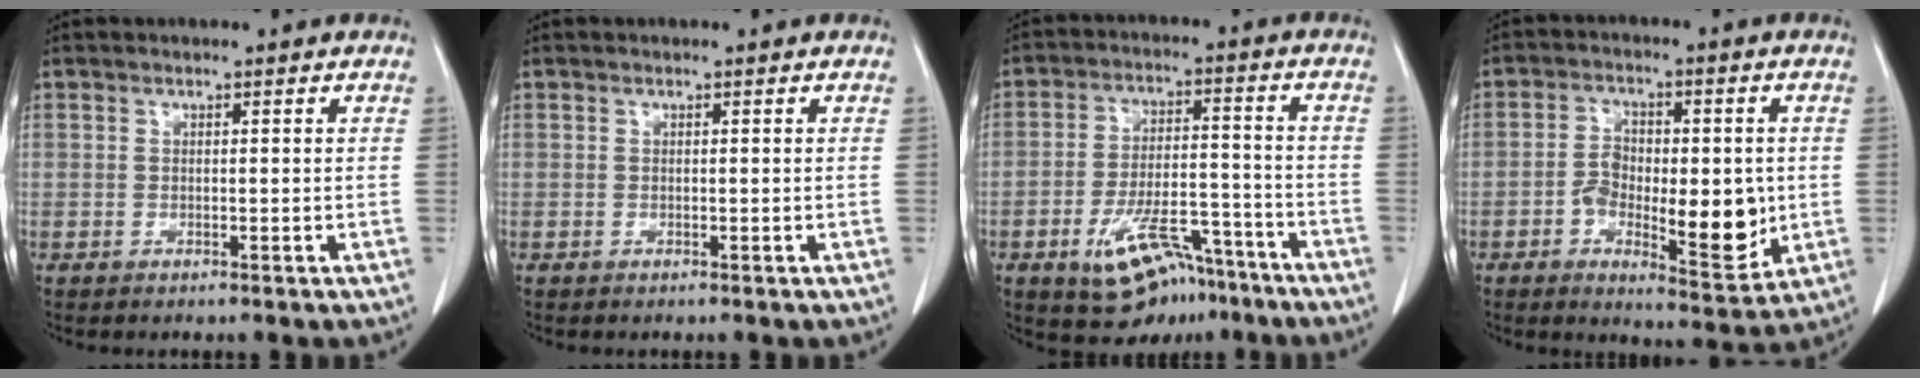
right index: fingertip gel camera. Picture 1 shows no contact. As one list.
[{"total": 0.0}, {"total": 11.8, "force": [-7.4, 4.9, 7.8], "torque": [-0.130, 0.010, -0.113]}, {"total": 12.3, "force": [-2.0, 5.4, 10.8], "torque": [-0.158, -0.003, -0.023]}]